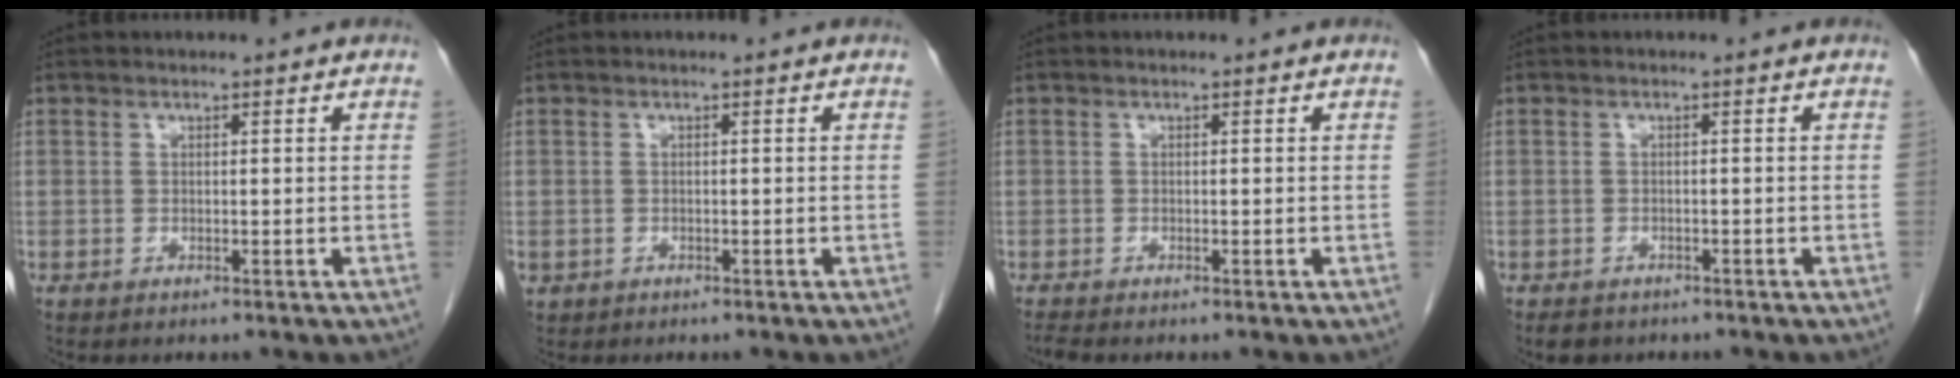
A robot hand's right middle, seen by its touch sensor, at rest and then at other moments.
{"total": 1.2, "force": [-0.4, 1.1, 0.3], "torque": [-0.011, 0.002, 0.000]}
{"total": 0.7, "force": [-0.7, -0.1, 0.2], "torque": [-0.011, -0.004, -0.015]}
{"total": 2.7, "force": [-2.1, 1.4, 0.7], "torque": [-0.019, -0.003, -0.027]}